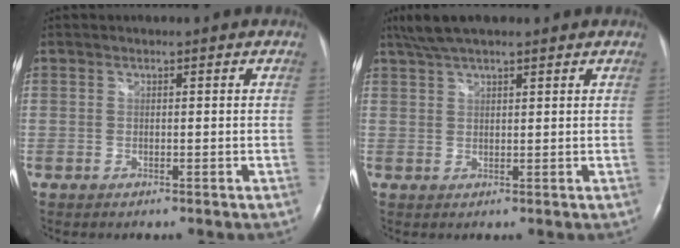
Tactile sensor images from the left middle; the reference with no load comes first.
{"total": 6.7, "force": [5.3, 1.4, 3.9], "torque": [-0.073, 0.031, 0.094]}